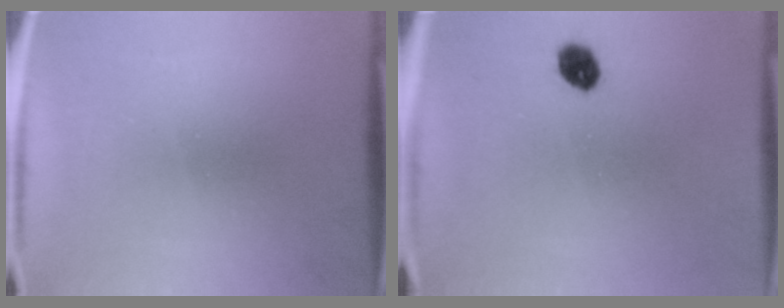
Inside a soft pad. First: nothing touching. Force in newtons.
{"total": 4.0}